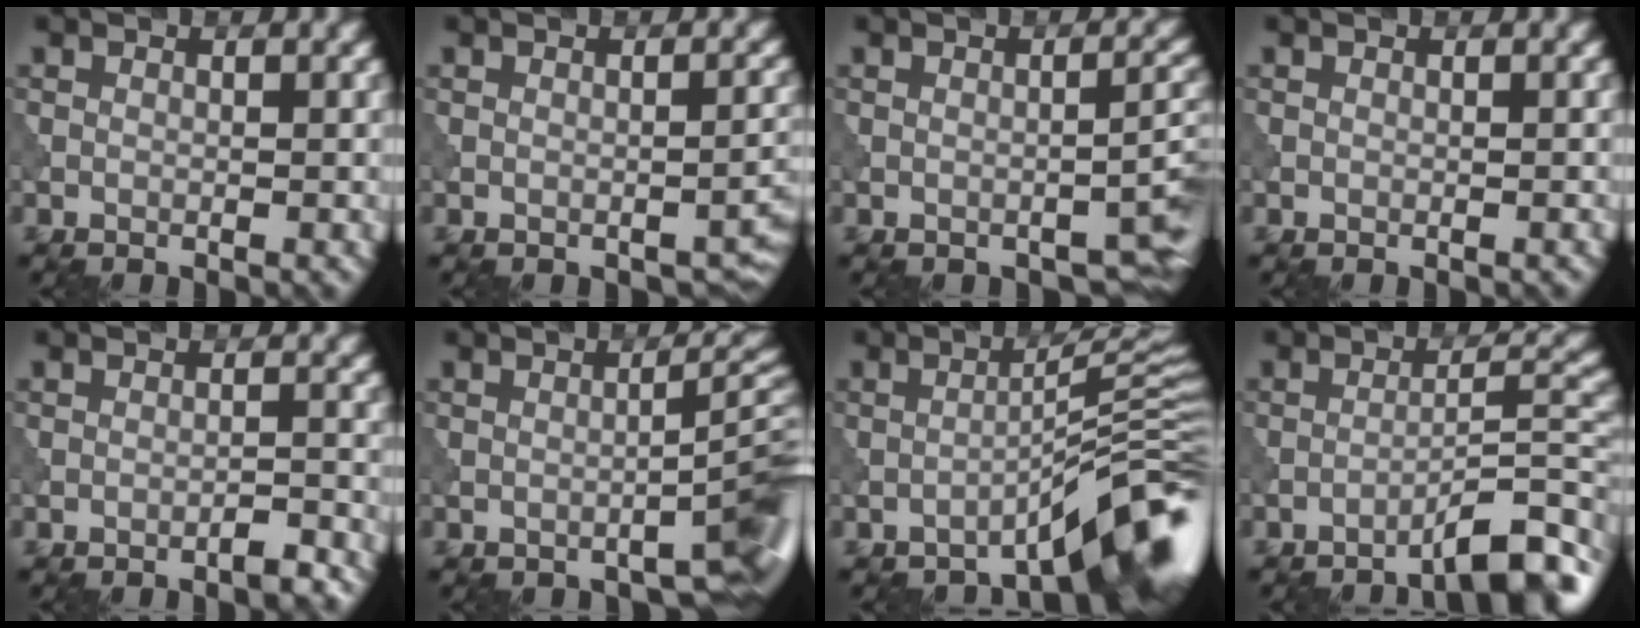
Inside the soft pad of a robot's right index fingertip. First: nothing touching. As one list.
[{"total": 1.8, "force": [-1.3, 0.8, 1.1], "torque": [-0.010, -0.001, -0.015]}, {"total": 2.7, "force": [-1.8, 0.9, 1.8], "torque": [-0.018, 0.003, -0.024]}, {"total": 0.0}, {"total": 1.4, "force": [-1.2, 0.1, 0.8], "torque": [-0.009, 0.007, -0.021]}, {"total": 5.1, "force": [-3.1, 1.1, 3.9], "torque": [-0.035, 0.017, -0.048]}, {"total": 8.0, "force": [-5.1, 1.2, 6.0], "torque": [-0.070, 0.015, -0.084]}, {"total": 5.9, "force": [-4.1, 0.8, 4.2], "torque": [-0.054, 0.020, -0.066]}]